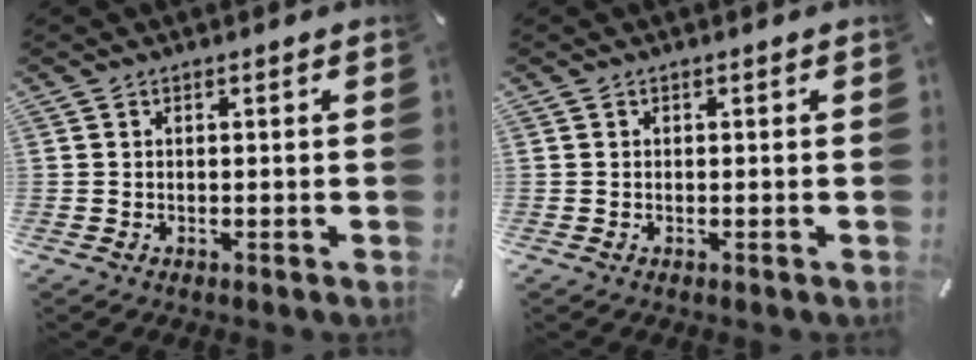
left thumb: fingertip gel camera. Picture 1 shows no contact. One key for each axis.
{"total": 0.0}